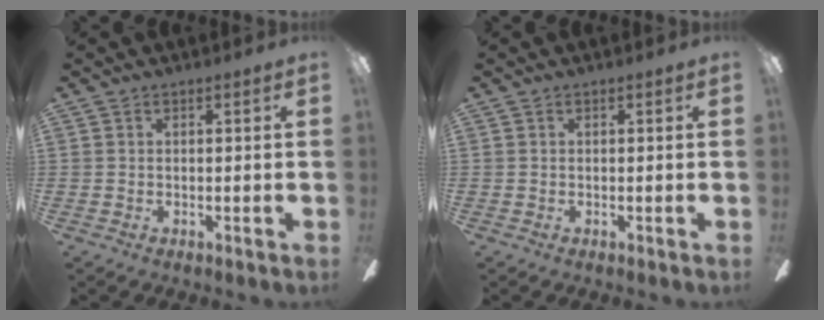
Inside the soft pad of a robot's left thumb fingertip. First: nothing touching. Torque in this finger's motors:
{"motor_torque": [0.00, 0.00, 0.04, -0.05, 0.00]}